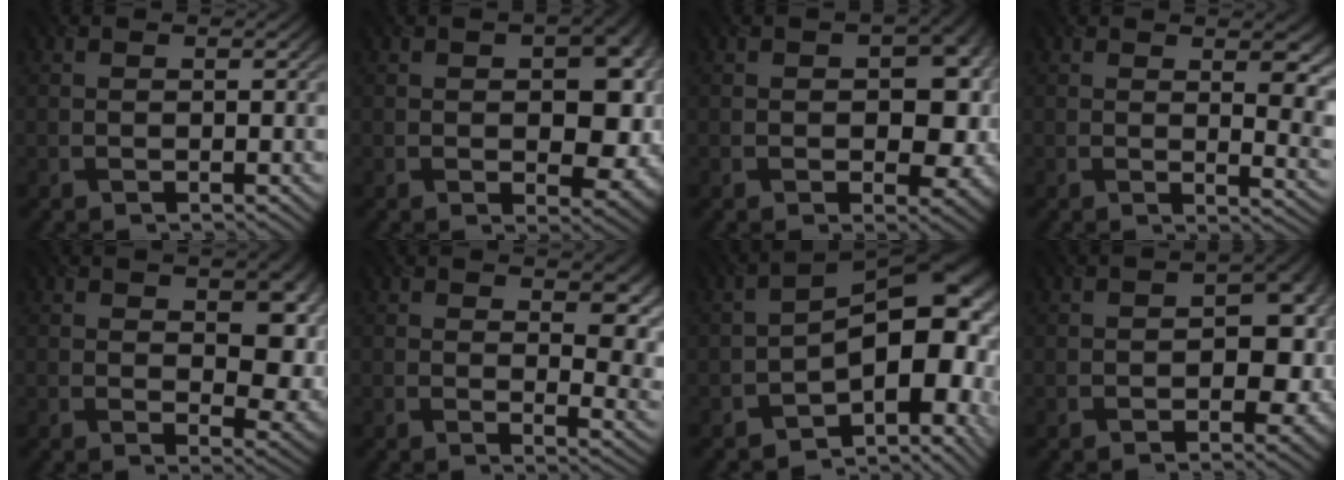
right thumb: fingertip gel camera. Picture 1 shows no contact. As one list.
[{"total": 7.9, "force": [-0.1, 4.8, 6.3], "torque": [-0.081, -0.013, 0.008]}, {"total": 8.0, "force": [-0.2, 5.5, 5.8], "torque": [-0.067, -0.015, 0.003]}, {"total": 7.9, "force": [2.4, 3.3, 6.8], "torque": [-0.082, -0.005, 0.043]}, {"total": 6.9, "force": [1.2, 3.8, 5.6], "torque": [-0.081, -0.006, 0.024]}, {"total": 8.4, "force": [3.3, 3.7, 6.8], "torque": [-0.088, -0.009, 0.057]}, {"total": 14.6, "force": [-3.7, 7.7, 11.8], "torque": [-0.140, -0.007, -0.054]}, {"total": 8.3, "force": [-1.1, 5.8, 5.9], "torque": [-0.051, -0.017, -0.011]}]